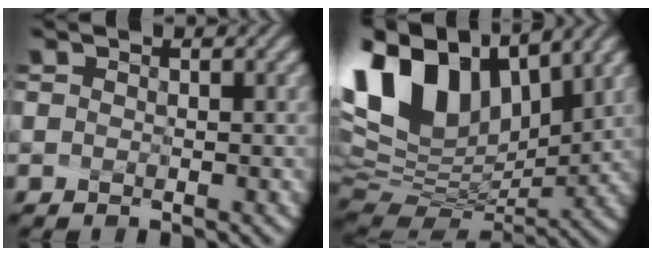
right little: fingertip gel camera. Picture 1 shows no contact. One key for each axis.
{"total": 13.2, "fx": 5.3, "fy": 8.0, "fz": 9.0, "tx": -0.198, "ty": 0.021, "tz": 0.107}